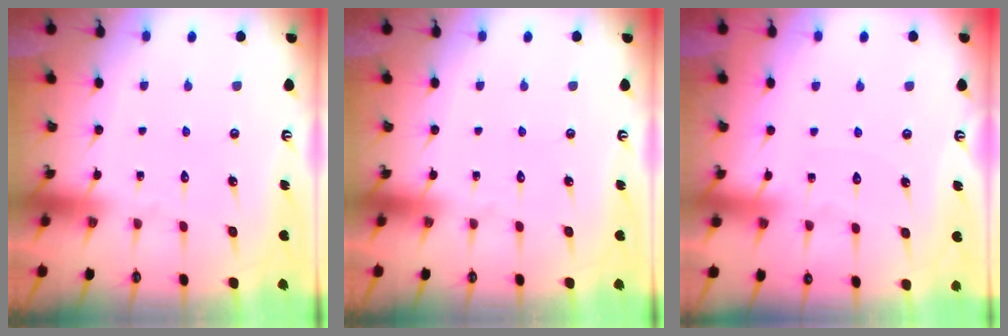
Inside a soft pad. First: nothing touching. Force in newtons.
{"total": 0.0}
{"total": 2.9, "press": 2.9, "slide": 0.5}